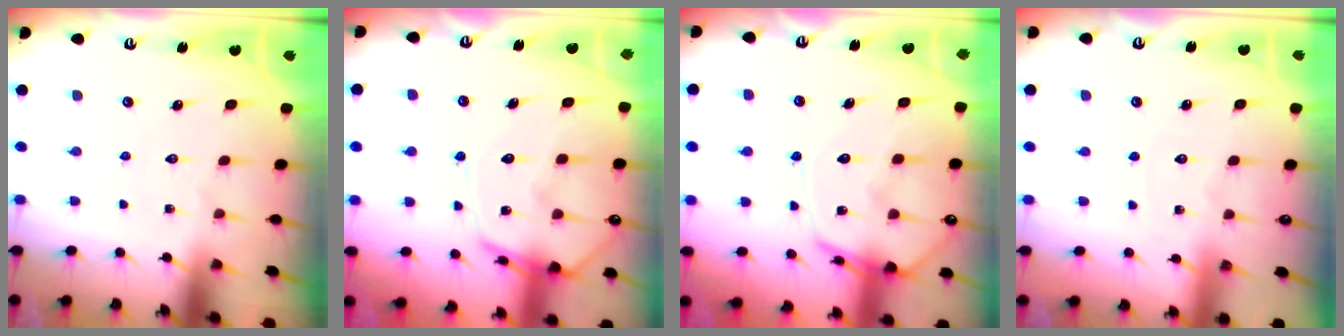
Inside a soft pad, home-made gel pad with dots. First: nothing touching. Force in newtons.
{"total": 10.5, "press": 10.5, "slide": 1.1}
{"total": 10.5, "press": 10.5, "slide": 1.1}
{"total": 2.6, "press": 2.6, "slide": 0.4}